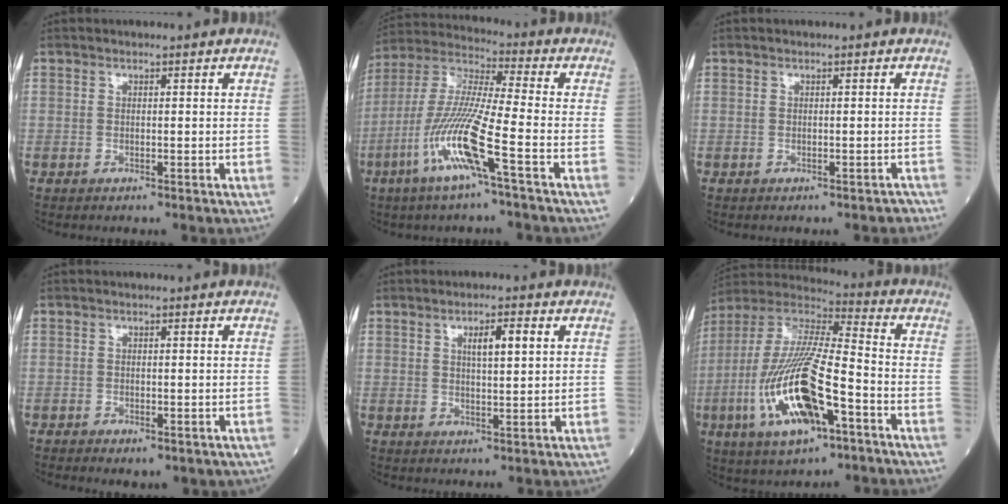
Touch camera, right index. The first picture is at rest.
{"total": 13.1, "force": [-5.6, -0.3, 11.9], "torque": [-0.251, -0.007, -0.116]}
{"total": 1.7, "force": [-1.4, 0.6, 0.6], "torque": [-0.006, -0.001, -0.016]}
{"total": 3.1, "force": [-1.9, 1.7, 1.9], "torque": [-0.023, -0.004, -0.017]}
{"total": 4.1, "force": [1.5, 0.7, 3.7], "torque": [-0.063, 0.003, 0.027]}
{"total": 19.7, "force": [-6.7, 4.8, 17.8], "torque": [-0.385, -0.019, -0.121]}